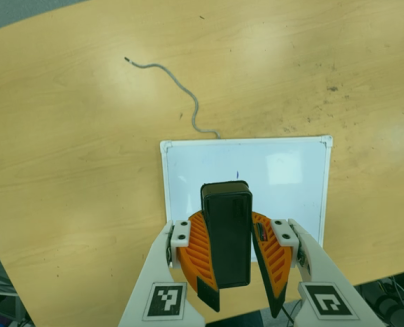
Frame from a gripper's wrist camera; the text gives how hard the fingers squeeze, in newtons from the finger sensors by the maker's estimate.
{"total": 10.5, "left": 10.4, "right": 10.6}